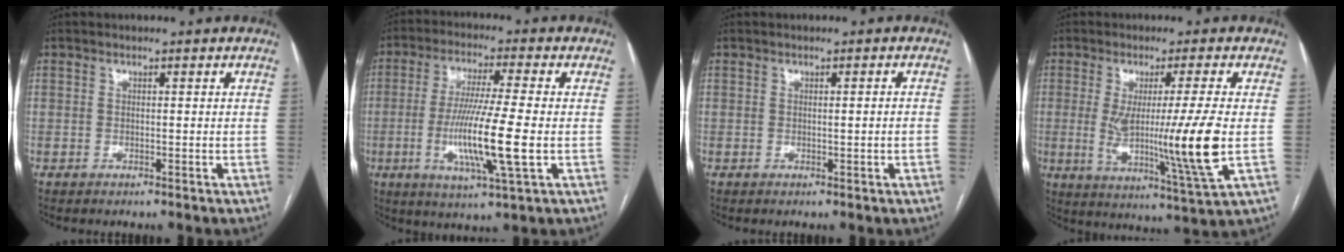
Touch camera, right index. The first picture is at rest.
{"total": 12.7, "force": [-2.3, 0.1, 12.5], "torque": [-0.243, -0.019, -0.048]}
{"total": 1.4, "force": [-0.2, -0.1, 1.4], "torque": [-0.024, 0.001, 0.000]}
{"total": 13.9, "force": [-0.6, -1.3, 13.9], "torque": [-0.245, -0.037, -0.010]}